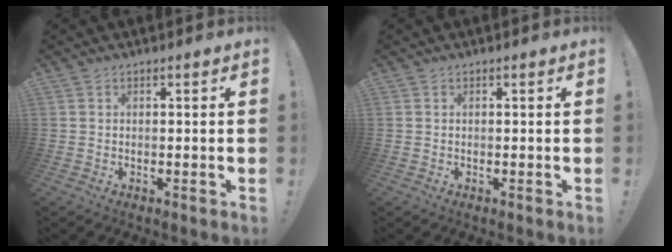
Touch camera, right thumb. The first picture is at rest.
{"total": 0.0}